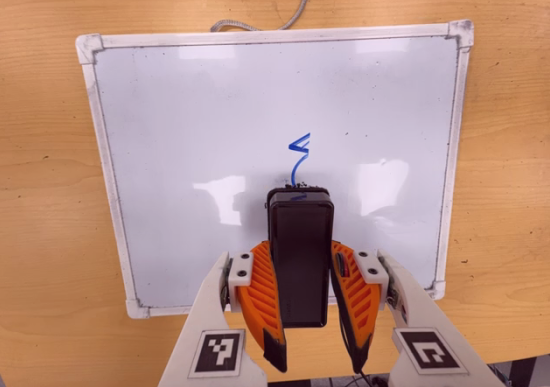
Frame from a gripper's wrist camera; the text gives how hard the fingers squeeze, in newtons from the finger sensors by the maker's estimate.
{"total": 8.4, "left": 6.1, "right": 10.6}